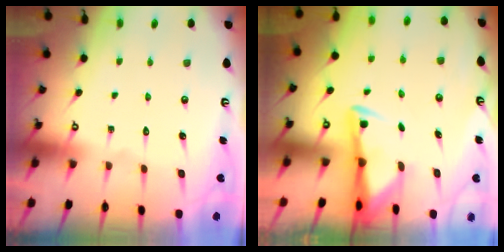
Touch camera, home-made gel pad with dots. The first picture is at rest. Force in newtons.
{"total": 2.8, "press": 2.7, "slide": 0.6}